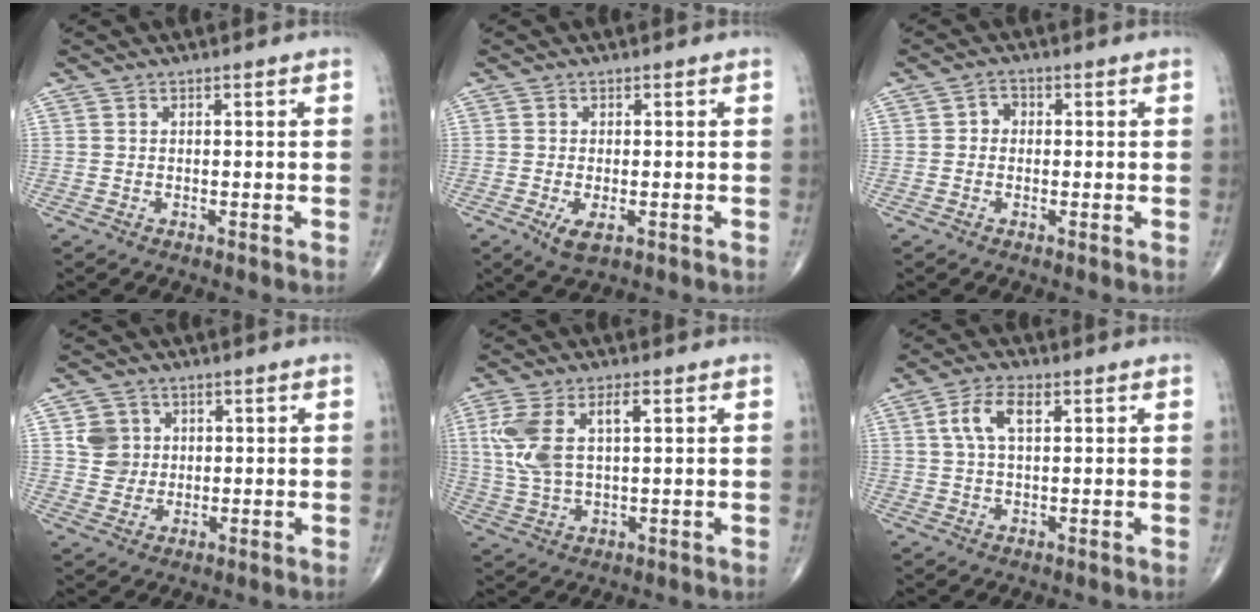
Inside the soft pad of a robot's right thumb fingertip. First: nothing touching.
{"total": 3.3, "force": [-1.2, 1.4, 2.8], "torque": [-0.053, -0.007, -0.017]}
{"total": 2.1, "force": [-0.1, 1.8, 1.0], "torque": [-0.002, 0.007, -0.007]}
{"total": 5.2, "force": [1.3, 4.9, 1.2], "torque": [0.002, -0.002, 0.024]}
{"total": 10.7, "force": [2.8, 4.9, 9.0], "torque": [-0.203, 0.007, 0.060]}
{"total": 5.9, "force": [1.9, 2.8, 4.9], "torque": [-0.104, 0.009, 0.037]}